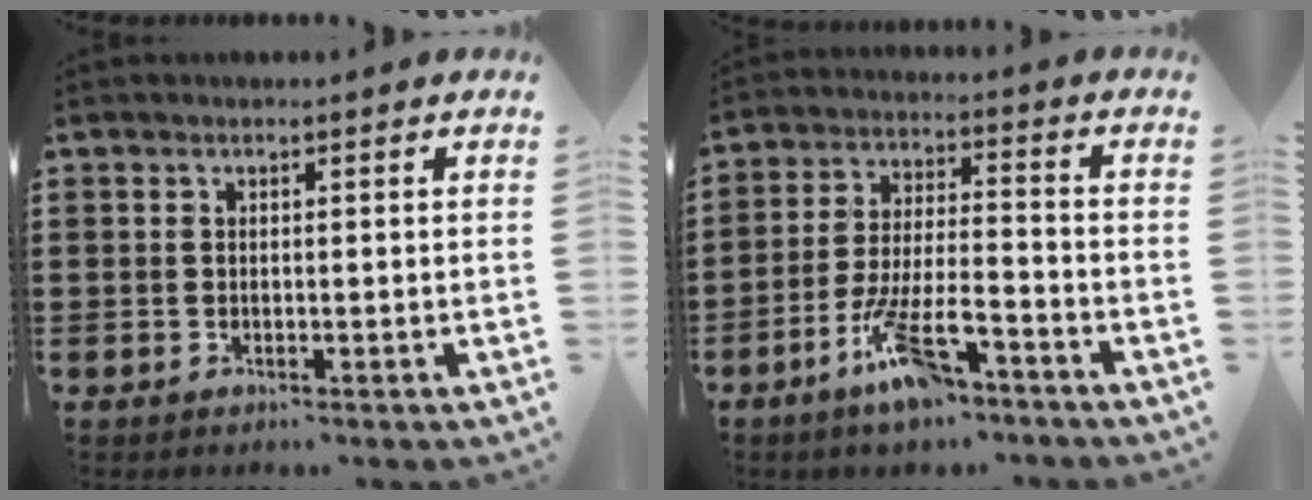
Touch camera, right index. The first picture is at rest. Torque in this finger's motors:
{"motor_torque": [1.17, -0.97, 0.76, 0.21]}